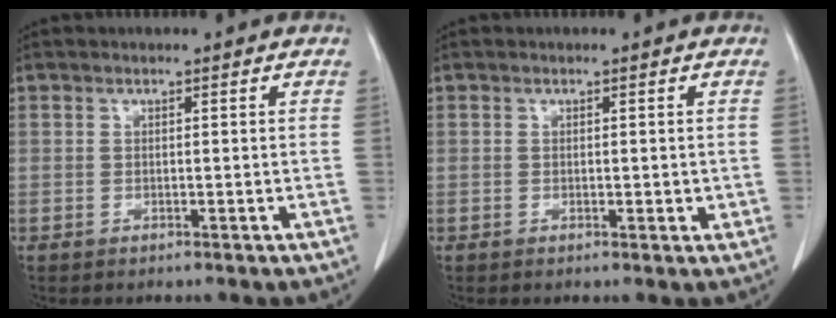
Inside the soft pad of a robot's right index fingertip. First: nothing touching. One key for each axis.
{"total": 1.7, "fx": -0.1, "fy": 0.8, "fz": 1.5, "tx": -0.019, "ty": -0.003, "tz": 0.002}